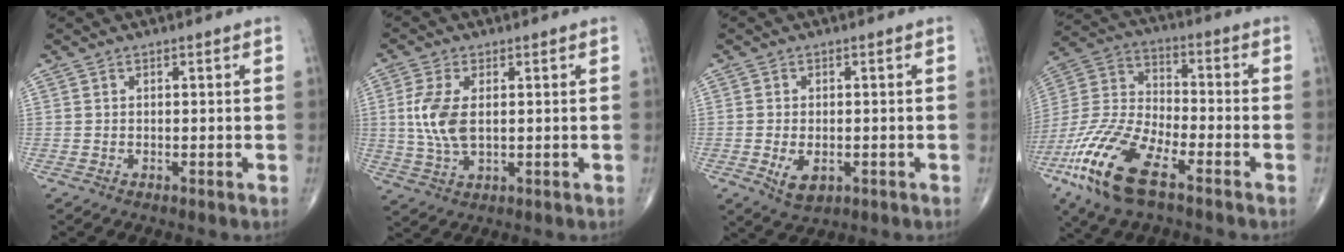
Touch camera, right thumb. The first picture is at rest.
{"total": 7.9, "force": [0.9, 4.1, 6.8], "torque": [-0.157, -0.005, 0.021]}
{"total": 4.9, "force": [-1.4, 2.9, 3.7], "torque": [-0.060, -0.005, -0.015]}
{"total": 17.9, "force": [-9.6, 6.8, 13.5], "torque": [-0.293, 0.022, -0.190]}